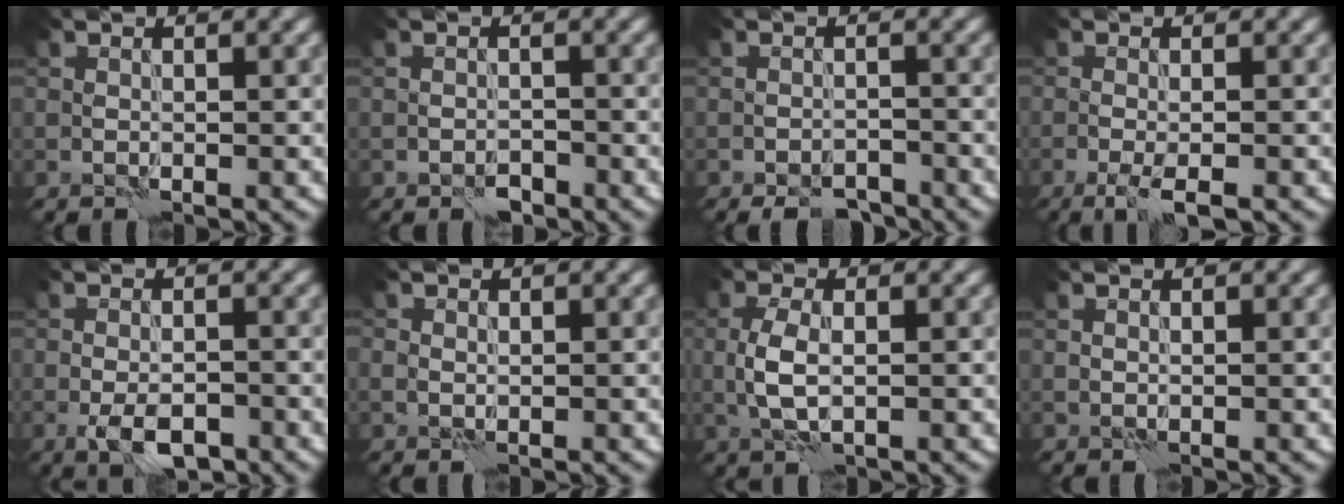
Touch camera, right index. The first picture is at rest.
{"total": 1.2, "force": [-1.0, 0.5, 0.3], "torque": [0.001, 0.004, -0.021]}
{"total": 3.6, "force": [-3.1, 1.2, 1.2], "torque": [-0.011, 0.001, -0.048]}
{"total": 2.6, "force": [-1.4, 0.3, 2.2], "torque": [-0.041, 0.000, -0.032]}
{"total": 3.9, "force": [-2.1, 1.5, 2.9], "torque": [-0.051, -0.002, -0.037]}
{"total": 0.8, "force": [0.2, 0.7, 0.4], "torque": [-0.005, -0.001, 0.002]}
{"total": 3.2, "force": [-0.3, 1.4, 2.9], "torque": [-0.068, 0.003, -0.006]}
{"total": 0.0}